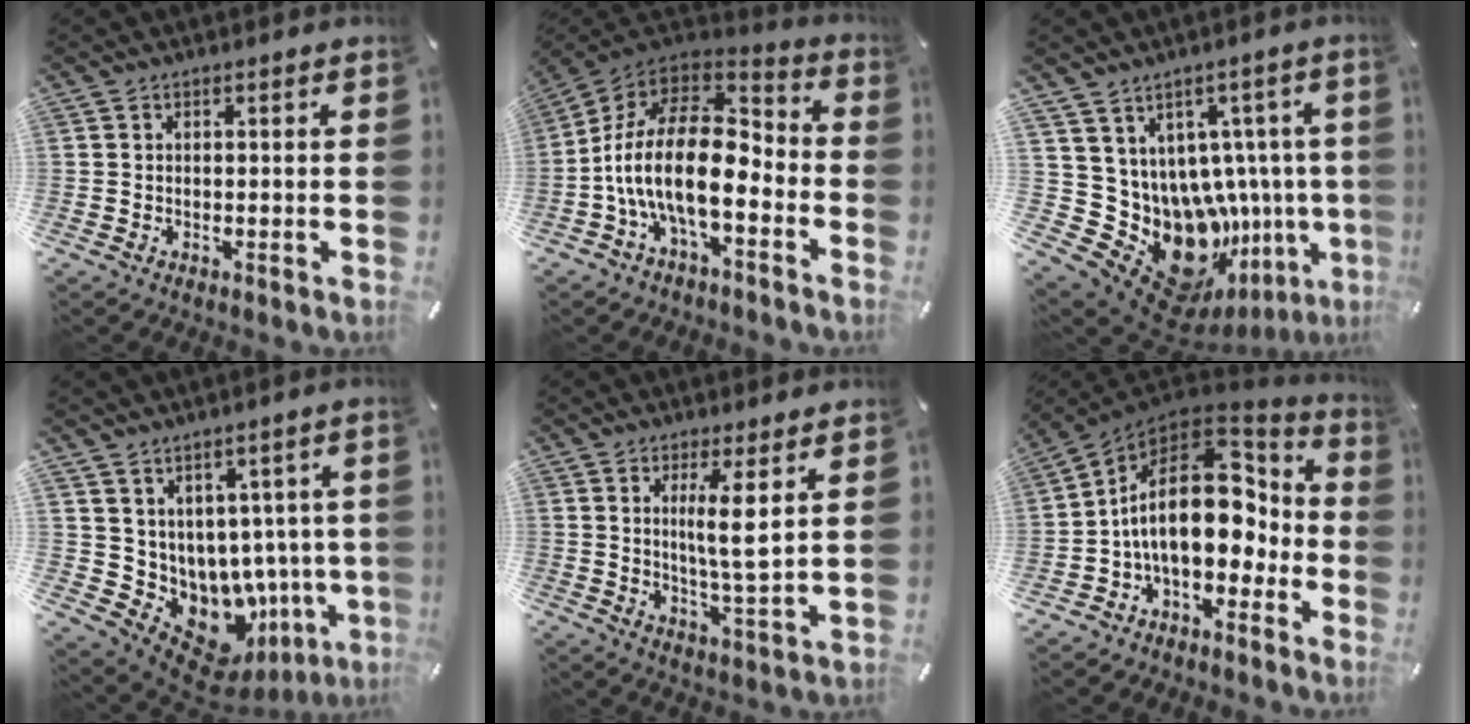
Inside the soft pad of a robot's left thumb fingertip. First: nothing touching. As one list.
[{"total": 19.8, "force": [-4.7, 9.8, 16.5], "torque": [-0.346, 0.013, -0.080]}, {"total": 17.4, "force": [-4.7, 13.6, 9.9], "torque": [-0.156, -0.029, -0.021]}, {"total": 8.1, "force": [-1.2, 7.1, 3.7], "torque": [-0.063, -0.044, 0.001]}, {"total": 7.7, "force": [2.4, 0.6, 7.3], "torque": [-0.129, -0.010, 0.034]}, {"total": 20.5, "force": [0.6, 12.5, 16.3], "torque": [-0.277, -0.007, 0.017]}]